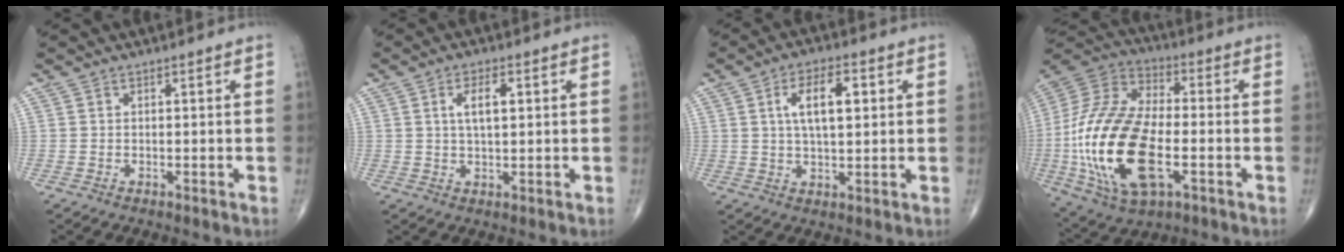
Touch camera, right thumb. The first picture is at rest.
{"total": 4.9, "force": [1.3, 2.0, 4.3], "torque": [-0.076, 0.001, 0.025]}
{"total": 8.7, "force": [2.2, 3.9, 7.5], "torque": [-0.119, 0.003, 0.038]}
{"total": 26.1, "force": [-5.1, 13.1, 22.1], "torque": [-0.468, 0.006, -0.085]}